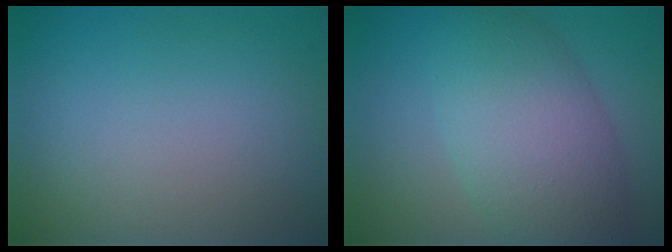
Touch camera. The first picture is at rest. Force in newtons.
{"total": 8.2, "press": 8.2, "slide": 0.3}